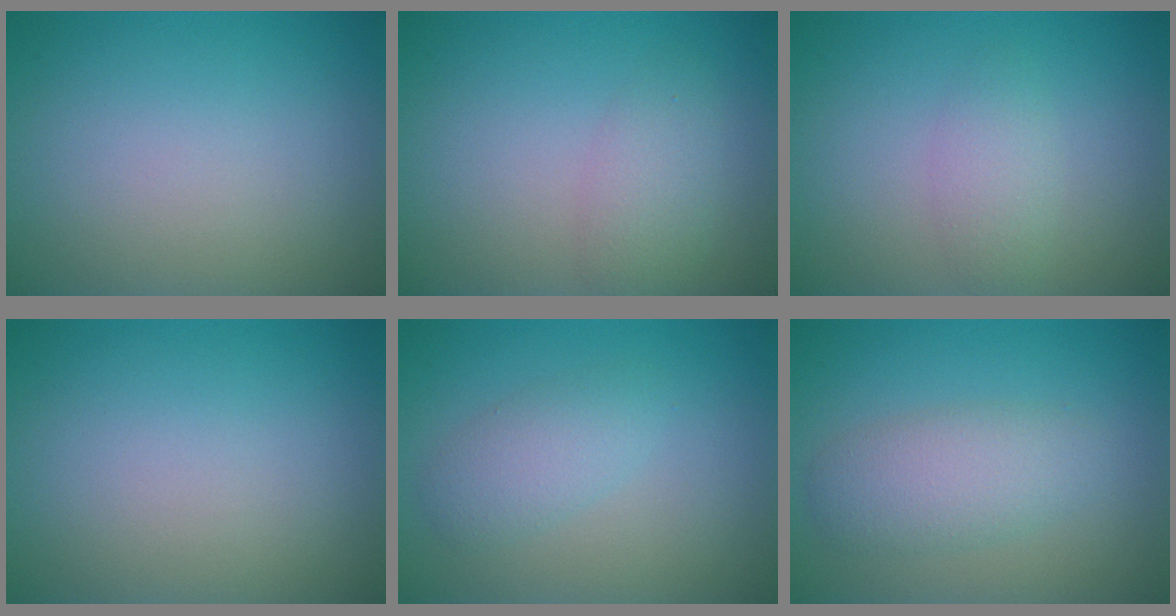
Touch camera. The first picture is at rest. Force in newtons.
{"total": 2.4, "press": 2.4, "slide": 0.1}
{"total": 1.9, "press": 1.9, "slide": 0.0}
{"total": 0.0}
{"total": 2.5, "press": 2.5, "slide": 0.1}
{"total": 2.2, "press": 2.2, "slide": 0.2}